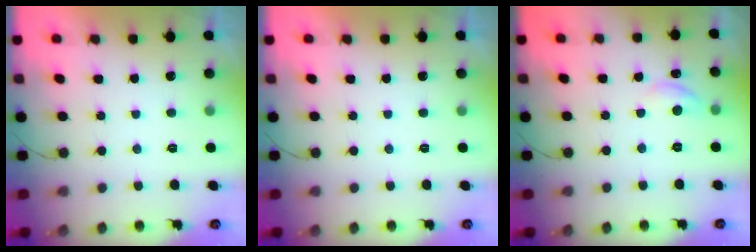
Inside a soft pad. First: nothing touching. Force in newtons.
{"total": 0.0}
{"total": 6.2, "press": 6.2, "slide": 0.6}